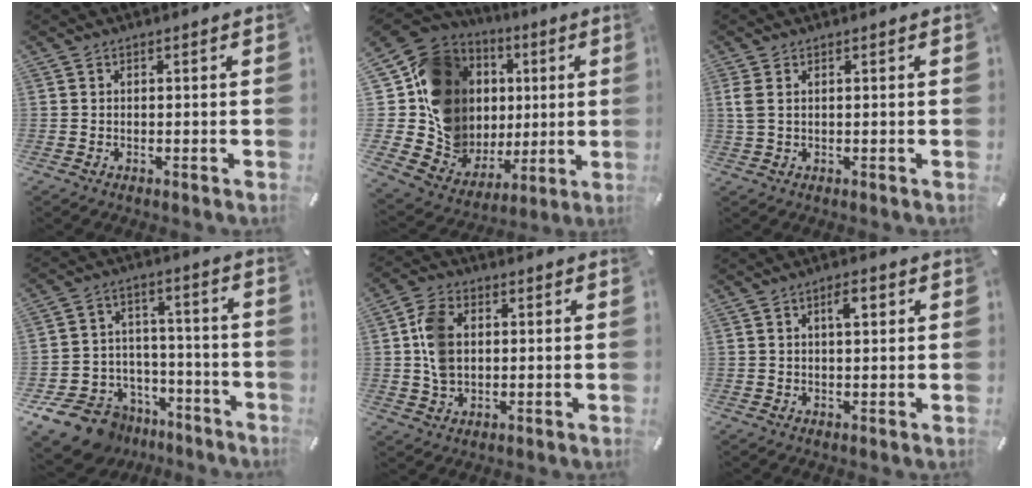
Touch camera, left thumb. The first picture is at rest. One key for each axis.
{"total": 19.4, "fx": 3.5, "fy": 16.6, "fz": 9.4, "tx": -0.170, "ty": -0.047, "tz": 0.089}
{"total": 2.1, "fx": 0.6, "fy": 0.7, "fz": 1.9, "tx": -0.047, "ty": -0.002, "tz": 0.009}
{"total": 13.5, "fx": -9.2, "fy": 9.0, "fz": 3.9, "tx": -0.077, "ty": 0.058, "tz": -0.156}
{"total": 9.4, "fx": 0.9, "fy": 6.8, "fz": 6.5, "tx": -0.135, "ty": 0.007, "tz": 0.018}
{"total": 3.9, "fx": 1.5, "fy": 1.7, "fz": 3.2, "tx": -0.052, "ty": 0.002, "tz": 0.020}